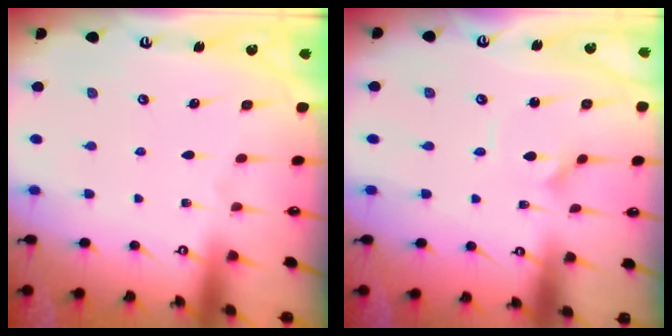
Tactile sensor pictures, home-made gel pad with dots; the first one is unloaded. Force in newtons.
{"total": 1.6, "press": 1.6, "slide": 0.1}